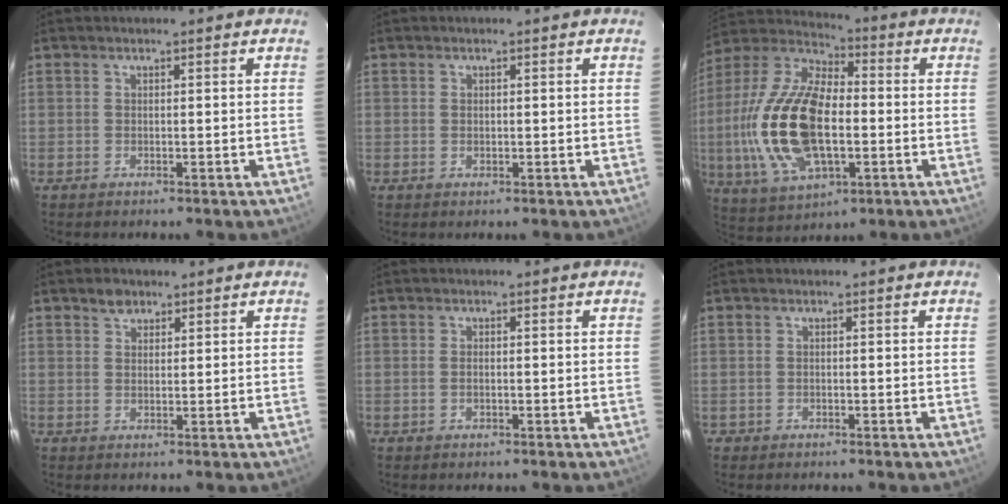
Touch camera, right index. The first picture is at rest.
{"total": 0.7, "force": [0.1, 0.6, 0.4], "torque": [-0.005, 0.001, 0.002]}
{"total": 21.7, "force": [-2.7, 11.0, 18.6], "torque": [-0.398, 0.001, -0.046]}
{"total": 2.5, "force": [1.7, 1.7, 0.8], "torque": [-0.010, 0.008, 0.029]}
{"total": 1.0, "force": [-0.2, 0.6, 0.8], "torque": [-0.016, 0.001, -0.005]}
{"total": 0.8, "force": [-0.4, 0.7, -0.1], "torque": [0.001, 0.003, -0.006]}